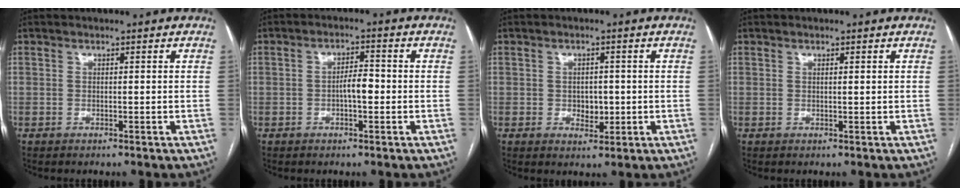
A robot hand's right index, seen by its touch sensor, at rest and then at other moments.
{"total": 3.4, "force": [-0.7, 1.1, 3.2], "torque": [-0.050, 0.008, -0.011]}
{"total": 2.9, "force": [-0.4, 2.0, 2.1], "torque": [-0.026, 0.001, 0.001]}
{"total": 0.6, "force": [0.3, 0.0, 0.6], "torque": [-0.011, 0.000, 0.005]}